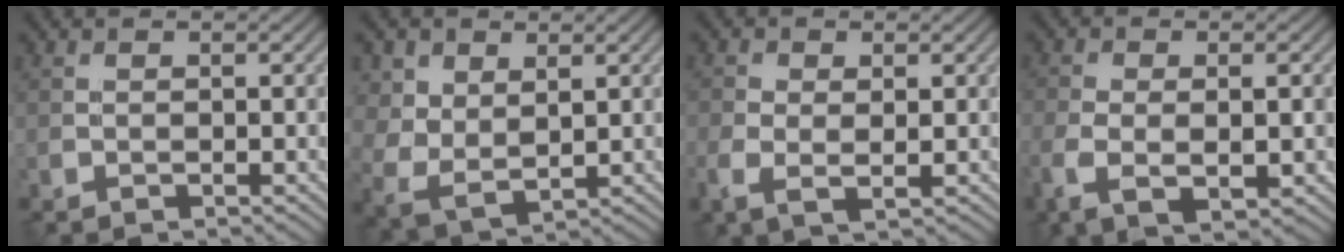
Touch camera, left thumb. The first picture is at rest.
{"total": 5.6, "force": [3.1, 3.7, 2.8], "torque": [-0.082, -0.007, 0.067]}
{"total": 3.9, "force": [-0.4, 2.2, 3.2], "torque": [-0.079, -0.007, -0.011]}
{"total": 6.1, "force": [-1.7, 2.9, 5.1], "torque": [-0.113, -0.014, -0.028]}